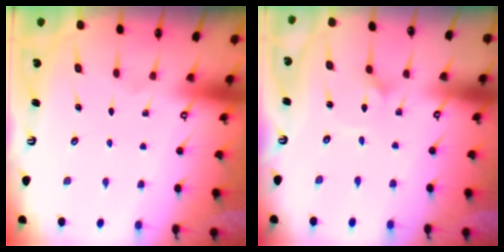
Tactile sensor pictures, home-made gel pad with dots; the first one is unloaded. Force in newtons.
{"total": 1.1, "press": 1.1, "slide": 0.0}